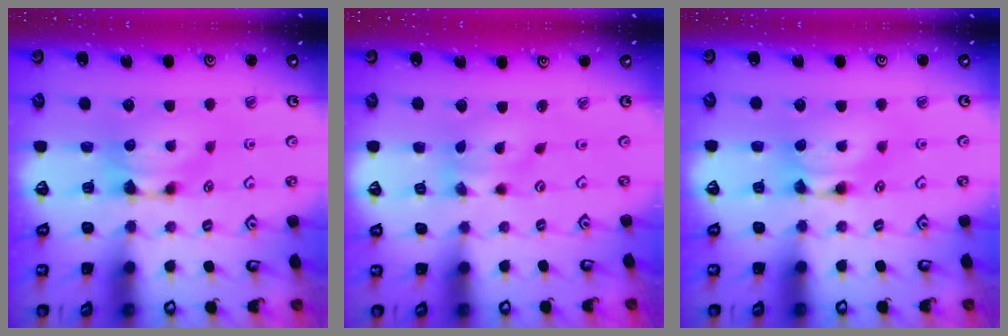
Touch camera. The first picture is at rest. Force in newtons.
{"total": 1.3, "press": 0.3, "slide": 1.2}
{"total": 1.6, "press": 1.6, "slide": 0.2}